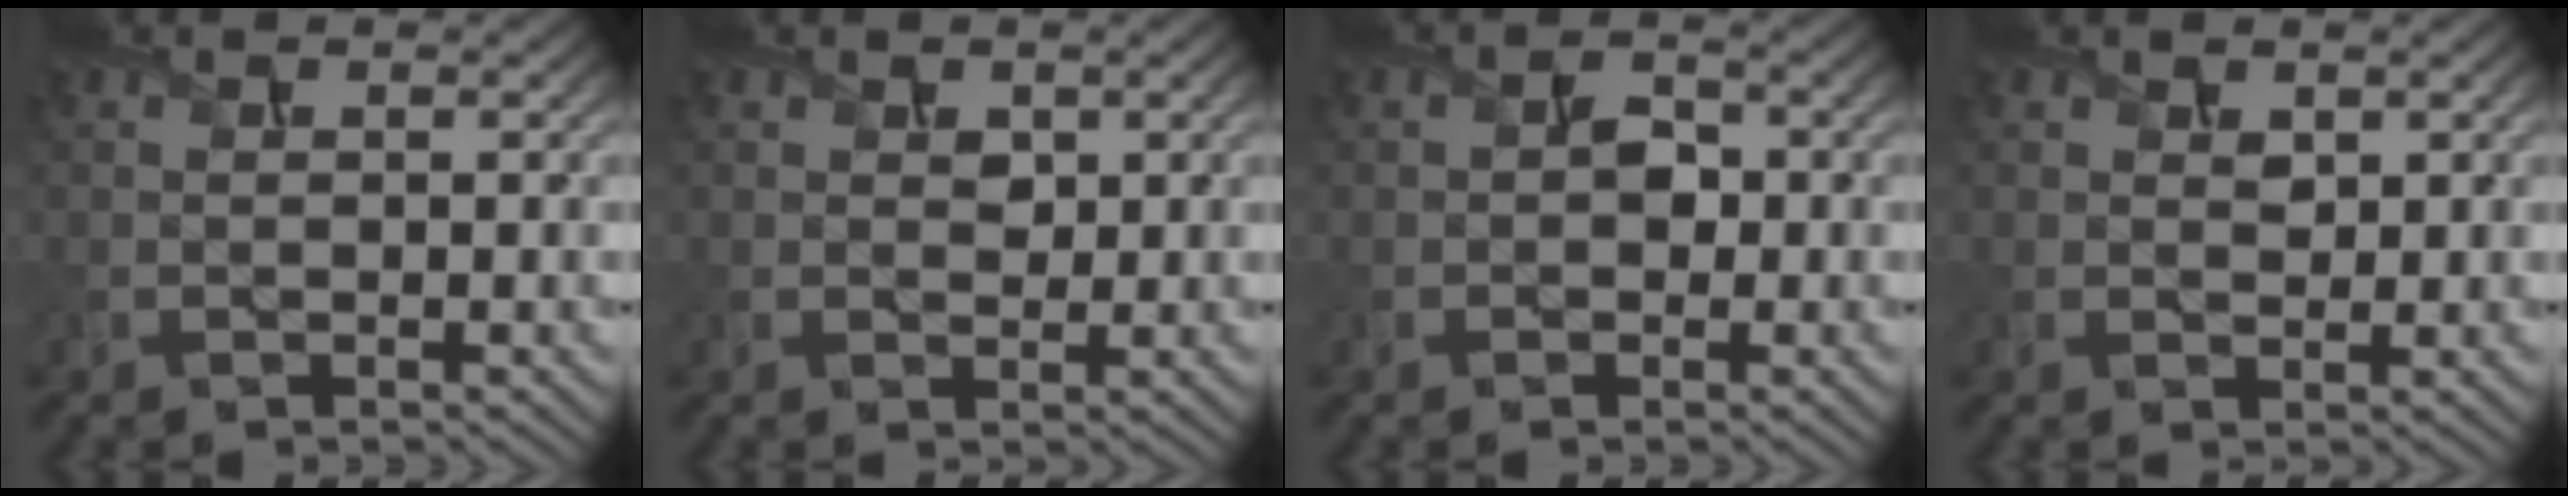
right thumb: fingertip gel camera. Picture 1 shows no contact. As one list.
[{"total": 1.5, "force": [0.7, 1.1, 0.8], "torque": [-0.016, -0.004, 0.013]}, {"total": 1.9, "force": [-0.4, 1.5, 1.2], "torque": [-0.022, 0.000, -0.010]}, {"total": 1.3, "force": [0.7, 0.8, 0.6], "torque": [-0.013, -0.003, 0.015]}]